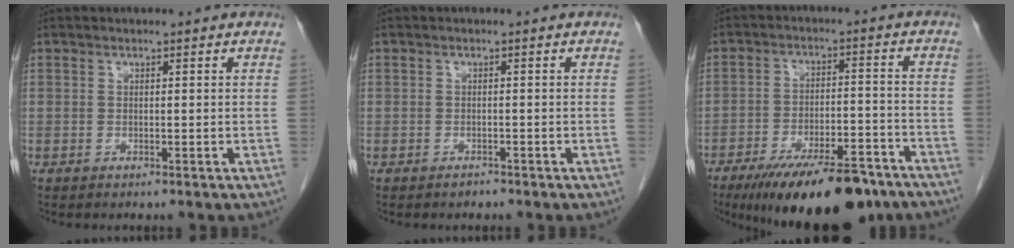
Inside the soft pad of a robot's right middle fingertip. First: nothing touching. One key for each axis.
{"total": 0.8, "fx": -0.7, "fy": 0.4, "fz": 0.0, "tx": 0.000, "ty": 0.000, "tz": -0.012}
{"total": 17.6, "fx": -13.4, "fy": 4.5, "fz": 10.5, "tx": -0.133, "ty": 0.000, "tz": -0.208}